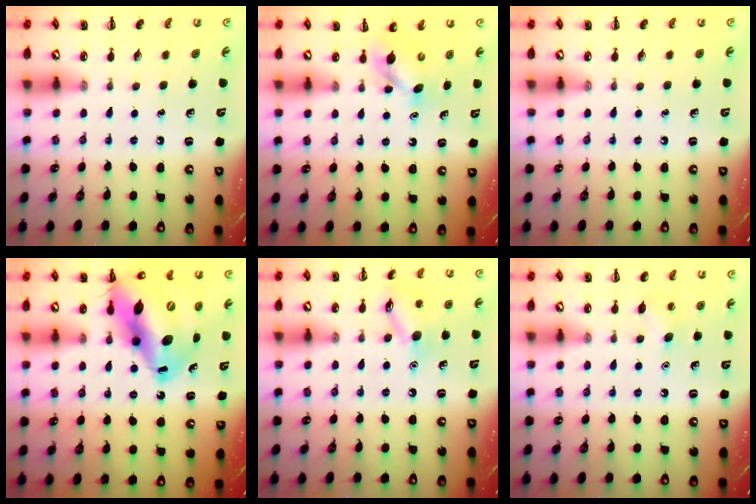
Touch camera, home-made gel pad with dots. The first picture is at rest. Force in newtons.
{"total": 4.4, "press": 4.3, "slide": 1.0}
{"total": 0.0}
{"total": 19.4, "press": 18.5, "slide": 5.6}
{"total": 10.5, "press": 10.5, "slide": 0.6}
{"total": 4.0, "press": 3.8, "slide": 1.1}